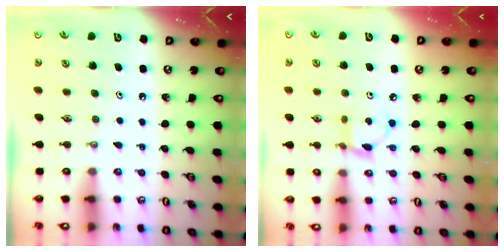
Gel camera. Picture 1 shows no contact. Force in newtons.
{"total": 5.3, "press": 5.3, "slide": 0.2}